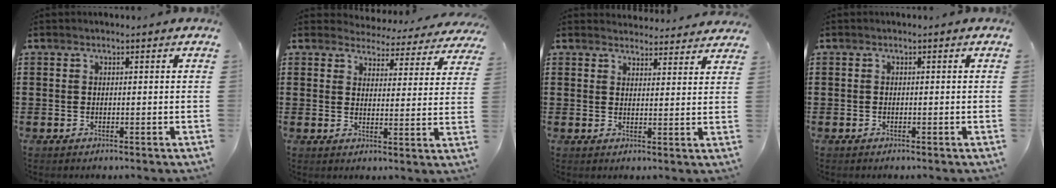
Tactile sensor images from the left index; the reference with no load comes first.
{"total": 3.9, "force": [3.9, 0.5, 0.1], "torque": [-0.018, -0.033, 0.064]}
{"total": 3.5, "force": [3.5, 0.5, 0.1], "torque": [-0.005, -0.017, 0.063]}
{"total": 0.0}